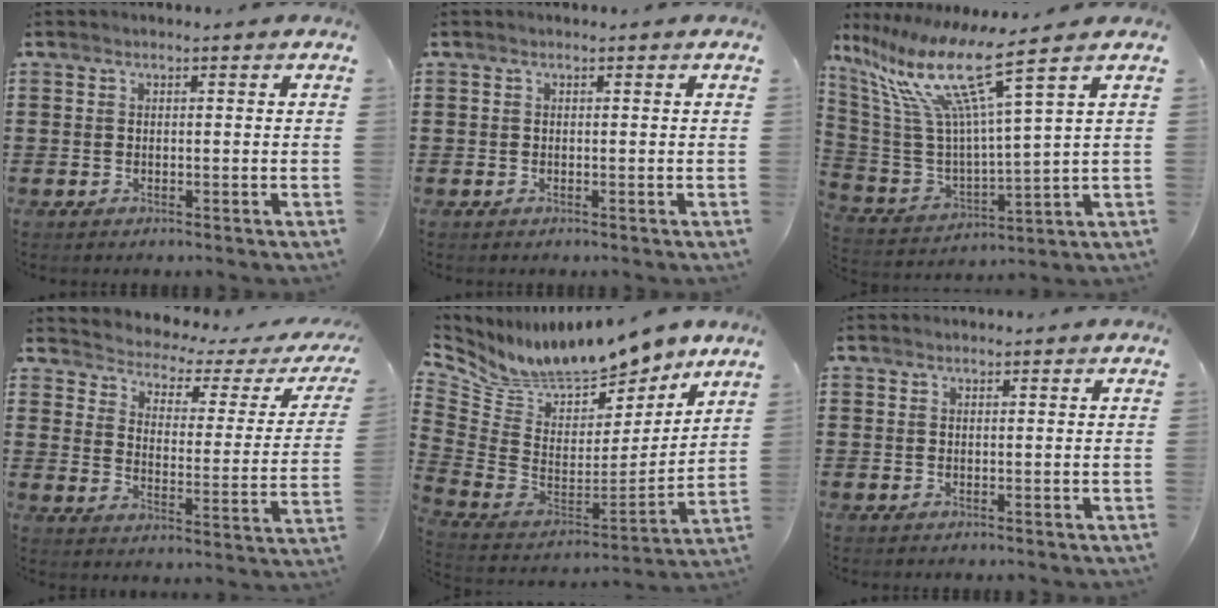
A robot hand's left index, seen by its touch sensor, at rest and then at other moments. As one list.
[{"total": 0.0}, {"total": 13.9, "force": [8.4, 2.1, 10.8], "torque": [-0.246, -0.050, 0.131]}, {"total": 2.1, "force": [1.8, 0.8, 0.8], "torque": [-0.033, -0.023, 0.019]}, {"total": 9.2, "force": [8.8, 1.8, 2.1], "torque": [-0.088, -0.071, 0.152]}, {"total": 0.0}]